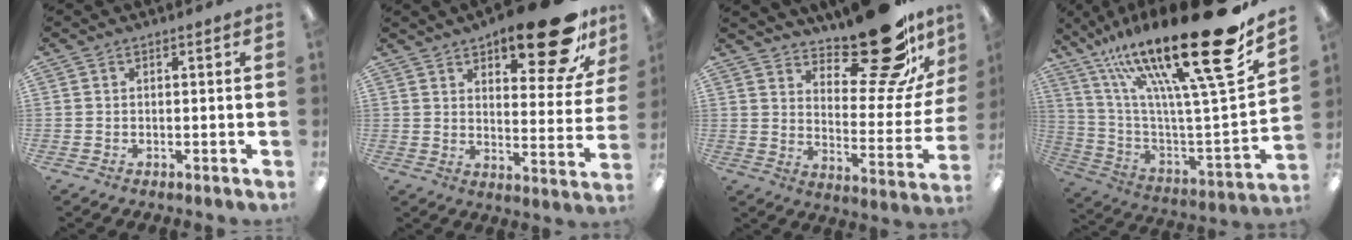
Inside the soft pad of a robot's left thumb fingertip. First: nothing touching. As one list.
[{"total": 20.5, "force": [13.8, 7.4, 13.2], "torque": [-0.170, -0.089, 0.223]}, {"total": 22.1, "force": [16.8, 7.6, 12.3], "torque": [-0.152, -0.126, 0.275]}, {"total": 30.7, "force": [19.5, 6.1, 22.9], "torque": [-0.357, -0.141, 0.314]}]